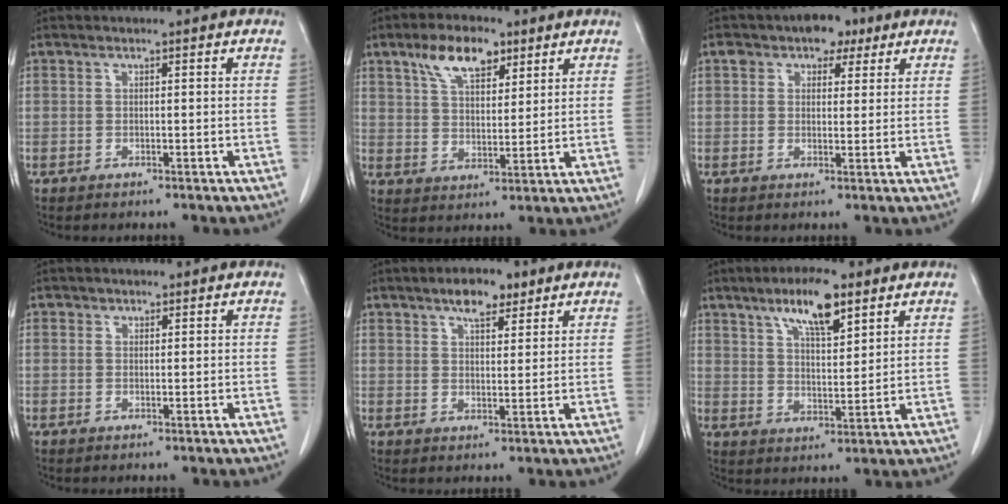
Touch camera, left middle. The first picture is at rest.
{"total": 8.6, "force": [5.2, 3.7, 5.7], "torque": [-0.108, 0.014, 0.097]}
{"total": 5.1, "force": [2.8, 3.1, 2.9], "torque": [-0.040, 0.018, 0.042]}
{"total": 0.7, "force": [0.5, 0.5, 0.1], "torque": [0.003, -0.003, 0.006]}
{"total": 5.3, "force": [3.7, 1.9, 3.3], "torque": [-0.057, 0.005, 0.060]}
{"total": 9.2, "force": [5.9, 2.2, 6.8], "torque": [-0.120, 0.004, 0.102]}